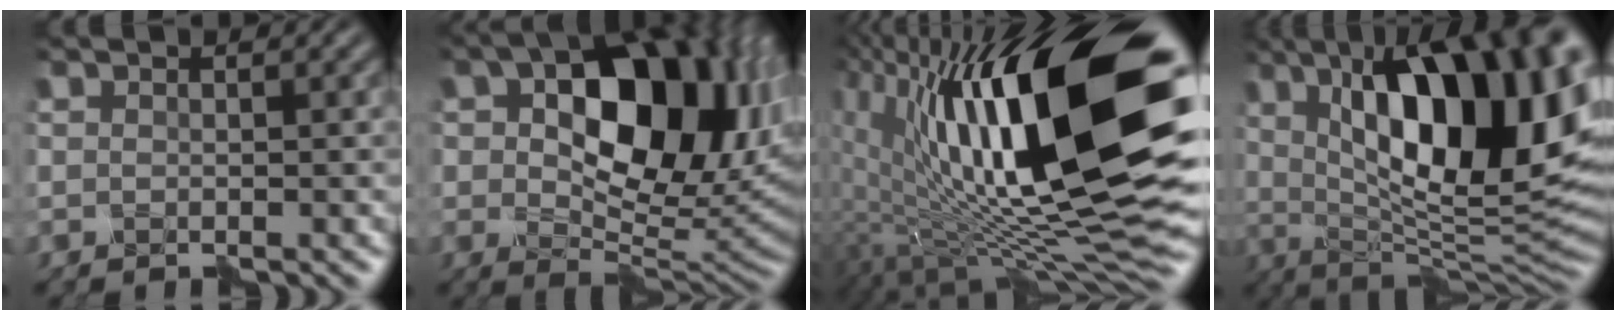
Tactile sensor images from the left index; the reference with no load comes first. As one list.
[{"total": 14.0, "force": [2.7, 8.5, 10.8], "torque": [-0.151, 0.000, 0.052]}, {"total": 19.7, "force": [3.8, 6.6, 18.2], "torque": [-0.292, 0.020, 0.056]}, {"total": 17.4, "force": [5.4, 7.0, 15.0], "torque": [-0.206, 0.015, 0.079]}]